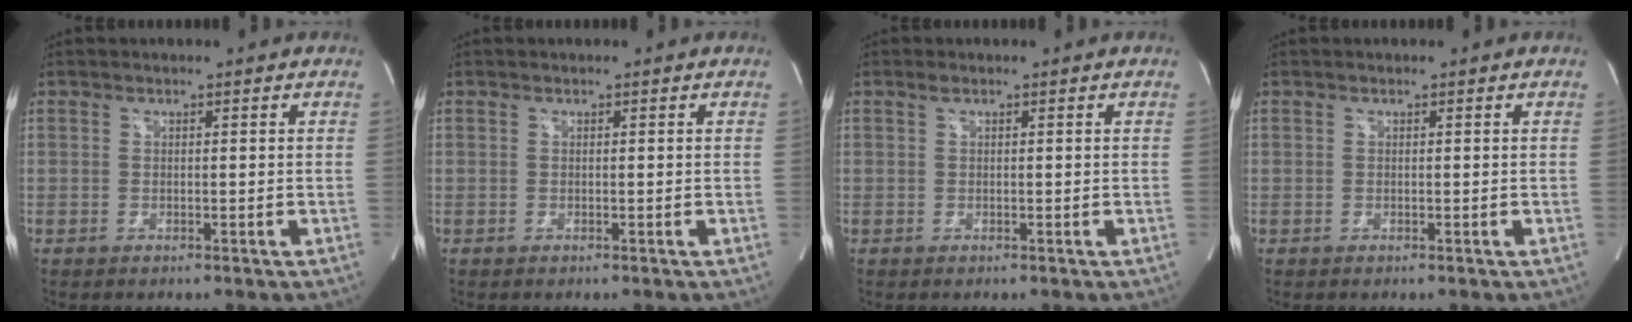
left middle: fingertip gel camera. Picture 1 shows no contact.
{"total": 0.0}
{"total": 0.6, "force": [0.4, 0.2, 0.3], "torque": [-0.007, 0.005, 0.007]}
{"total": 0.0}